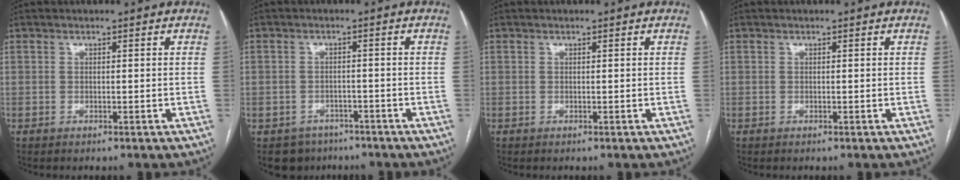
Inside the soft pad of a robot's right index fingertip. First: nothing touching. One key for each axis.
{"total": 4.8, "fx": -3.1, "fy": 3.6, "fz": -0.1, "tx": 0.007, "ty": 0.010, "tz": -0.045}
{"total": 0.0}
{"total": 0.0}